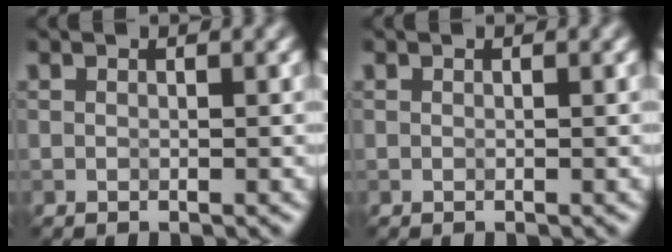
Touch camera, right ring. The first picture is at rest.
{"total": 0.0}